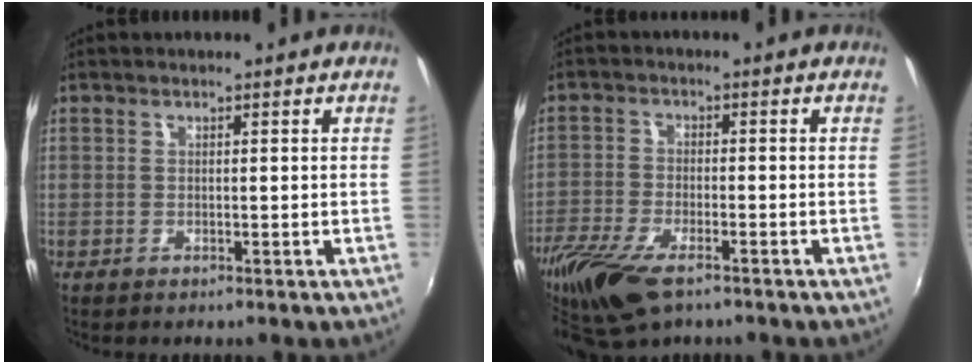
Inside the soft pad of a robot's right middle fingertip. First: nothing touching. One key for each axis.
{"total": 15.2, "fx": -10.1, "fy": 6.1, "fz": 9.6, "tx": -0.228, "ty": -0.057, "tz": -0.186}